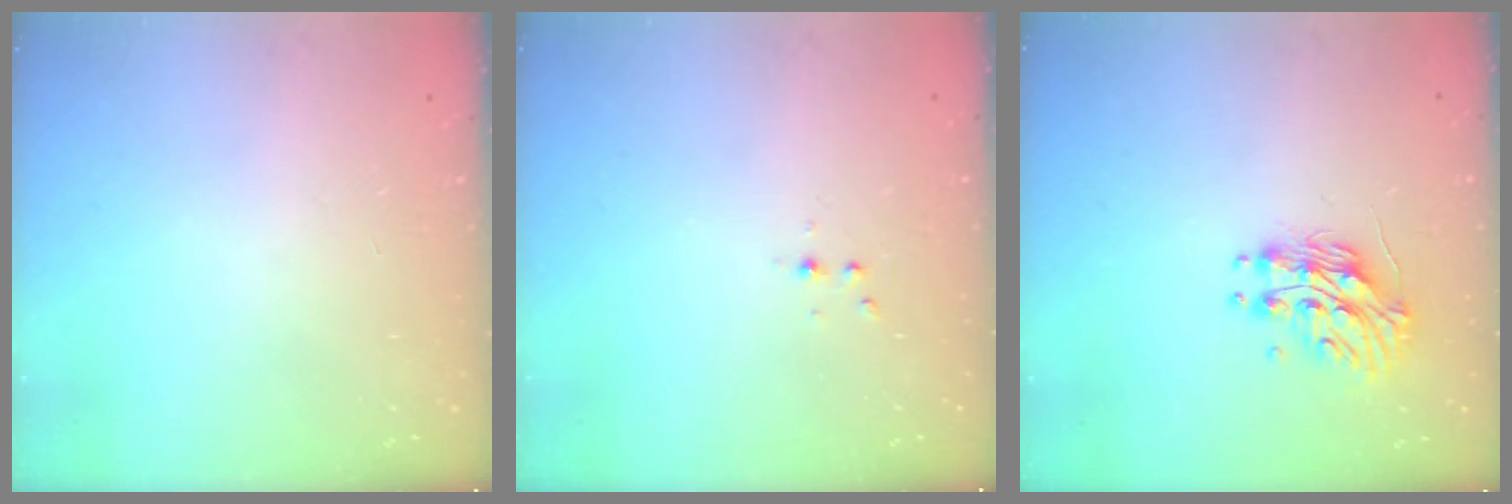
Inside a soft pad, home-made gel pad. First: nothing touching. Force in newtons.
{"total": 2.7, "press": 2.3, "slide": 1.4}
{"total": 11.8, "press": 11.7, "slide": 0.4}